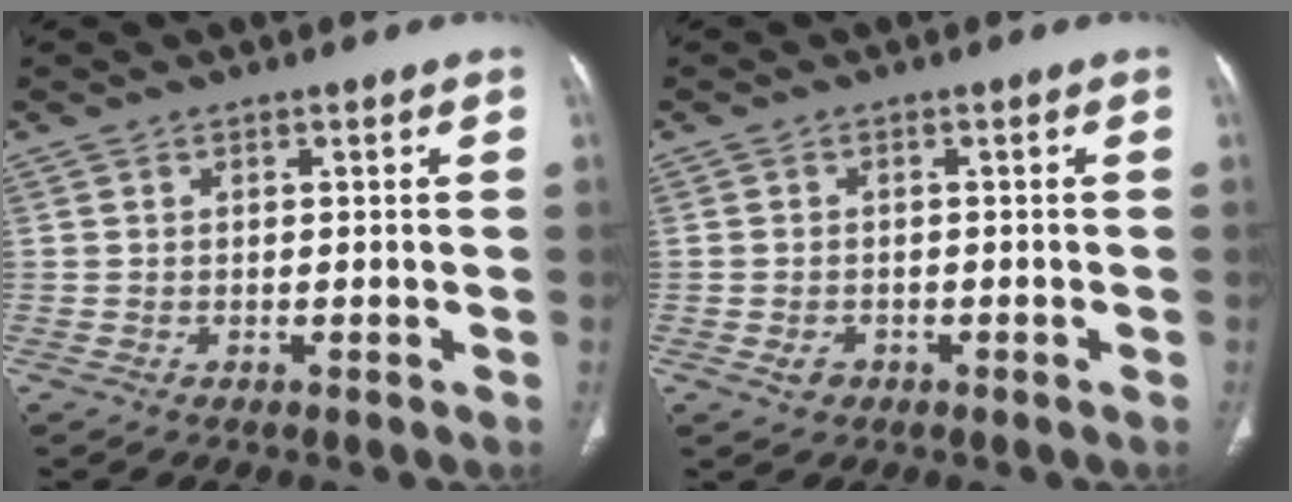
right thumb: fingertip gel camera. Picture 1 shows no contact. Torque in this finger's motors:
{"motor_torque": [-0.29, 0.12, 0.11, 0.36, -0.02]}